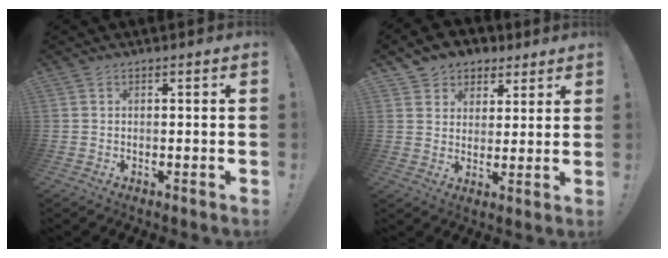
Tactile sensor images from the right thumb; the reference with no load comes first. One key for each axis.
{"total": 7.2, "fx": 3.9, "fy": 5.9, "fz": 1.4, "tx": -0.017, "ty": -0.026, "tz": 0.080}